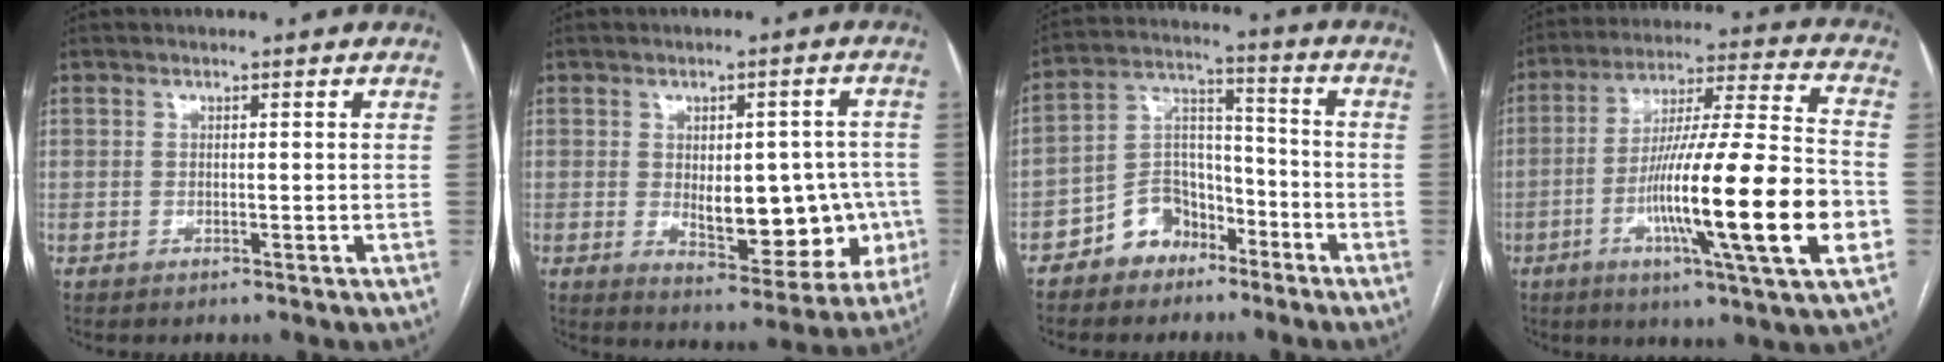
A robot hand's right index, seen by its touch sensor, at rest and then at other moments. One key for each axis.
{"total": 12.7, "fx": -1.5, "fy": 6.2, "fz": 11.0, "tx": -0.136, "ty": 0.013, "tz": 0.001}
{"total": 8.6, "fx": -5.5, "fy": 5.8, "fz": 3.1, "tx": -0.067, "ty": 0.028, "tz": -0.096}
{"total": 22.7, "fx": -6.0, "fy": 0.4, "fz": 21.8, "tx": -0.349, "ty": -0.016, "tz": -0.103}